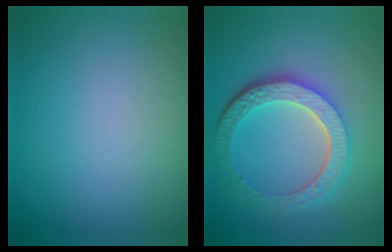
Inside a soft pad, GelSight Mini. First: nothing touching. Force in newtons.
{"total": 6.3, "press": 4.6, "slide": 4.2}